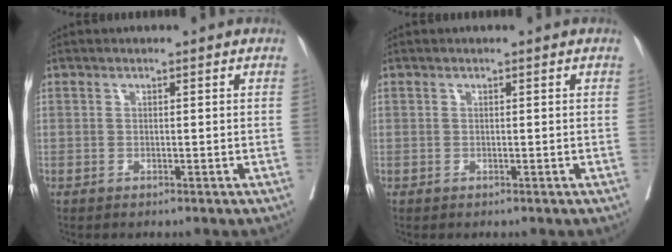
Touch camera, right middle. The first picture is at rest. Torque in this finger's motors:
{"motor_torque": [0.80, -0.95, 0.00, 0.00]}